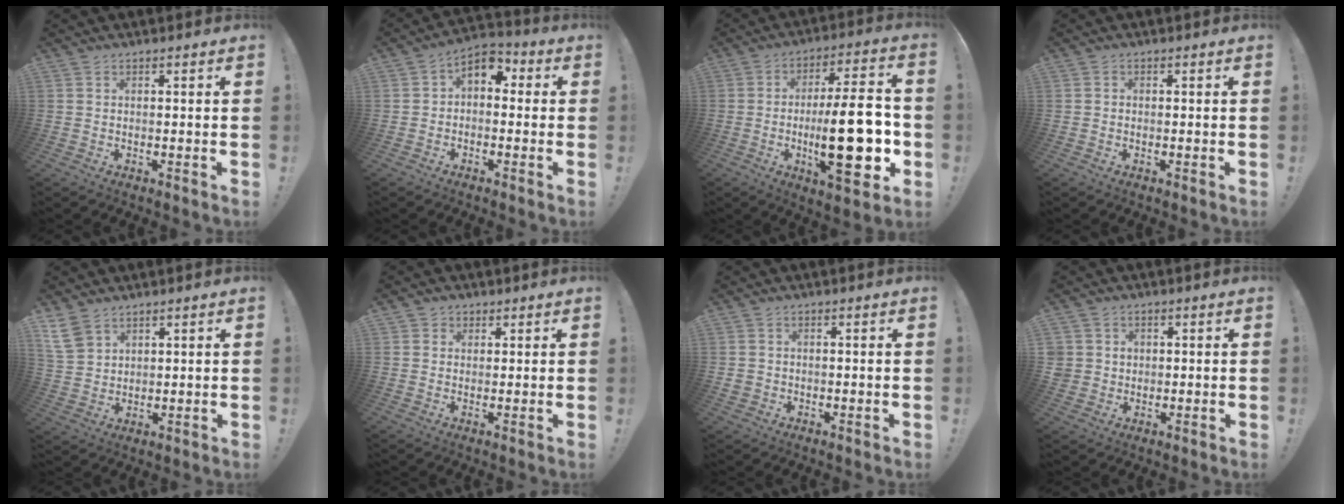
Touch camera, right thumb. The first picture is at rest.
{"total": 5.7, "force": [0.1, 4.3, 3.7], "torque": [-0.053, 0.011, 0.008]}
{"total": 24.6, "force": [-3.7, 8.1, 22.9], "torque": [-0.365, -0.003, -0.058]}
{"total": 0.7, "force": [-0.5, 0.5, 0.1], "torque": [-0.003, 0.004, -0.008]}
{"total": 6.9, "force": [4.4, 4.2, 3.3], "torque": [-0.067, -0.016, 0.086]}
{"total": 2.4, "force": [1.0, 2.2, 0.3], "torque": [0.004, -0.004, 0.016]}
{"total": 1.9, "force": [-0.1, 1.8, 0.6], "torque": [-0.013, 0.004, 0.000]}
{"total": 4.1, "force": [0.7, 4.0, 0.8], "torque": [-0.014, 0.003, 0.016]}